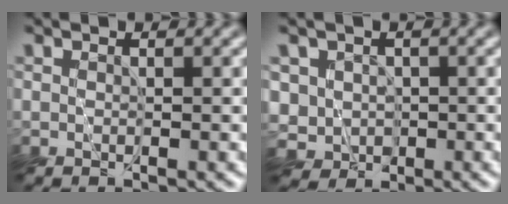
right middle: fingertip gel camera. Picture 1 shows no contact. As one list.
[{"total": 2.6, "force": [0.0, 2.5, 0.2], "torque": [-0.003, -0.002, -0.004]}]